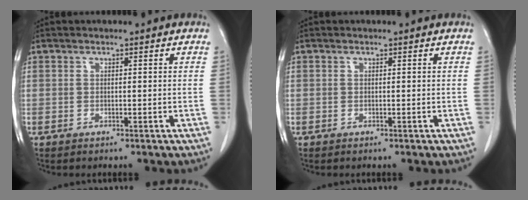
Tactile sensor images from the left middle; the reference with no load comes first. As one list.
[{"total": 0.0}]